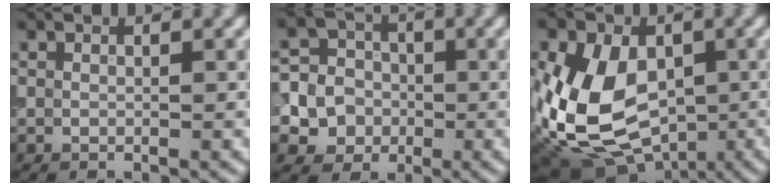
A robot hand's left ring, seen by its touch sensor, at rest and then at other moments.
{"total": 9.0, "force": [-2.2, 8.4, 2.2], "torque": [-0.048, -0.001, -0.069]}
{"total": 12.7, "force": [-1.7, 9.1, 8.7], "torque": [-0.172, -0.018, -0.024]}